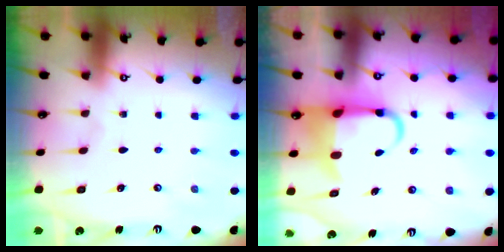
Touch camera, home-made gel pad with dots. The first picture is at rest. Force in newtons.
{"total": 7.3, "press": 7.2, "slide": 1.3}